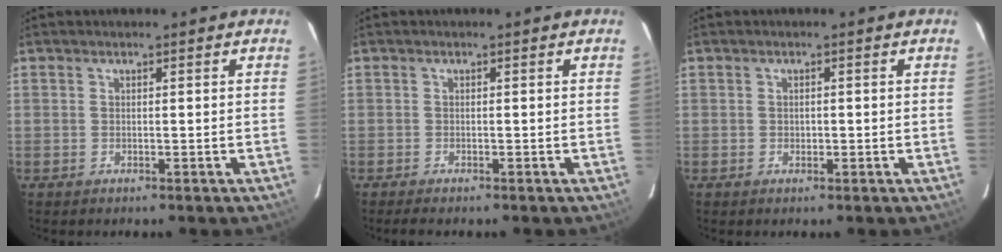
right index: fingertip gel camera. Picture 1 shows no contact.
{"total": 2.0, "force": [-1.7, 0.3, 1.0], "torque": [-0.020, -0.010, -0.030]}
{"total": 0.9, "force": [-0.3, 0.8, 0.4], "torque": [-0.005, 0.000, -0.005]}